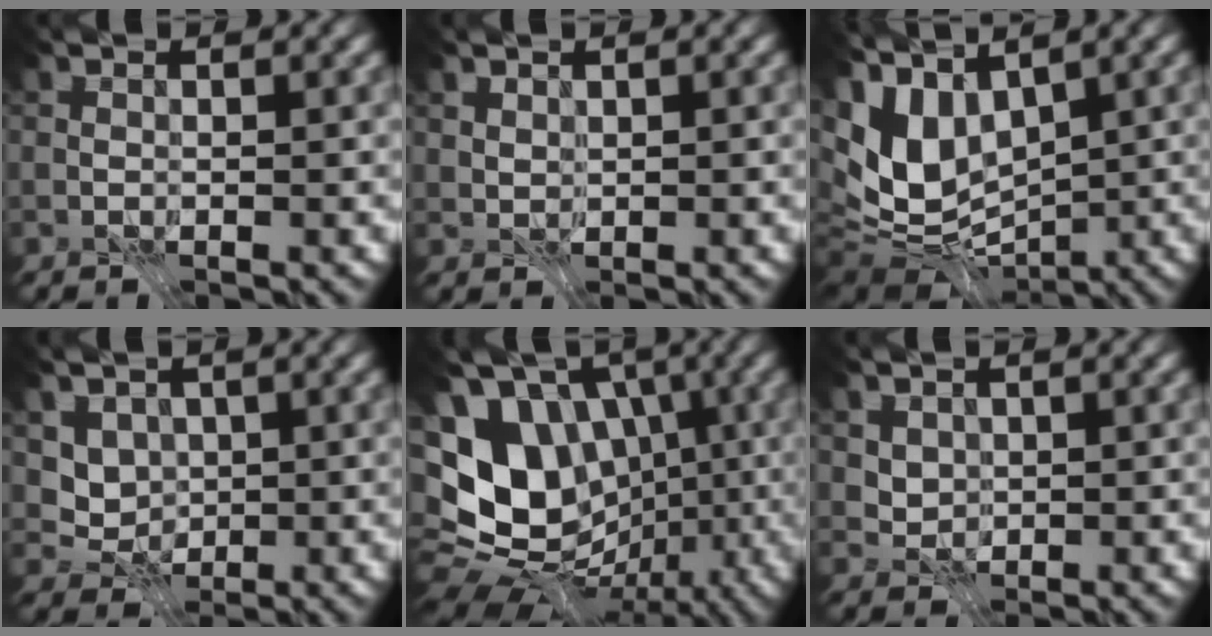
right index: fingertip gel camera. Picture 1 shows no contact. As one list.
[{"total": 1.2, "force": [0.8, 0.7, 0.5], "torque": [-0.013, -0.004, 0.022]}, {"total": 9.8, "force": [0.6, 6.1, 7.7], "torque": [-0.133, -0.002, 0.024]}, {"total": 2.5, "force": [0.6, 2.3, 0.8], "torque": [-0.017, -0.007, 0.004]}, {"total": 15.2, "force": [-0.1, 12.0, 9.3], "torque": [-0.157, 0.004, 0.013]}, {"total": 2.1, "force": [1.0, 1.7, 0.8], "torque": [-0.028, -0.009, 0.039]}]